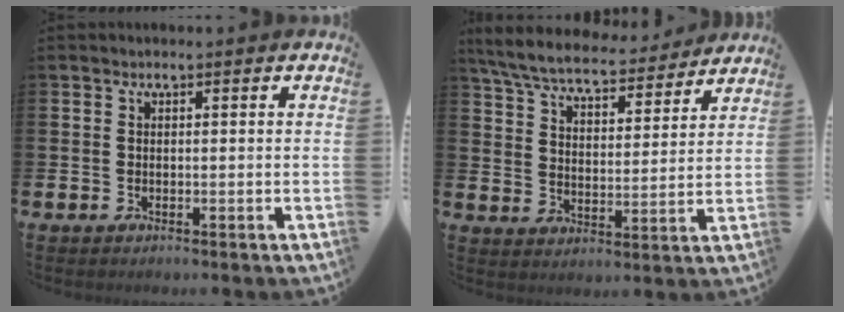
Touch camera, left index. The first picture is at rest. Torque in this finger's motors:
{"motor_torque": [1.07, -1.07, 0.46, 0.21]}